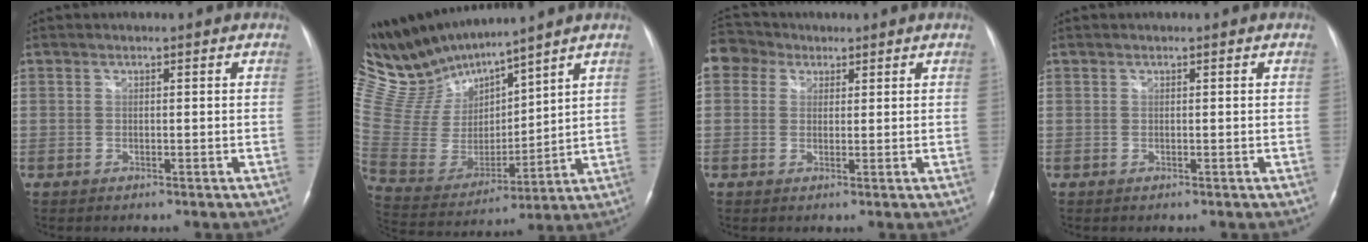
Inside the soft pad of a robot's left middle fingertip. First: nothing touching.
{"total": 14.8, "force": [14.0, 1.7, 4.6], "torque": [-0.117, 0.003, 0.296]}
{"total": 6.1, "force": [3.3, 4.8, 1.8], "torque": [-0.043, 0.035, 0.065]}
{"total": 0.0}